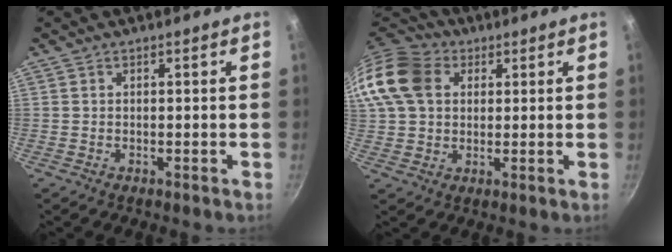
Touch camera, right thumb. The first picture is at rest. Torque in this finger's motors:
{"motor_torque": [-0.22, 1.95, 0.51, -0.35, 0.20]}